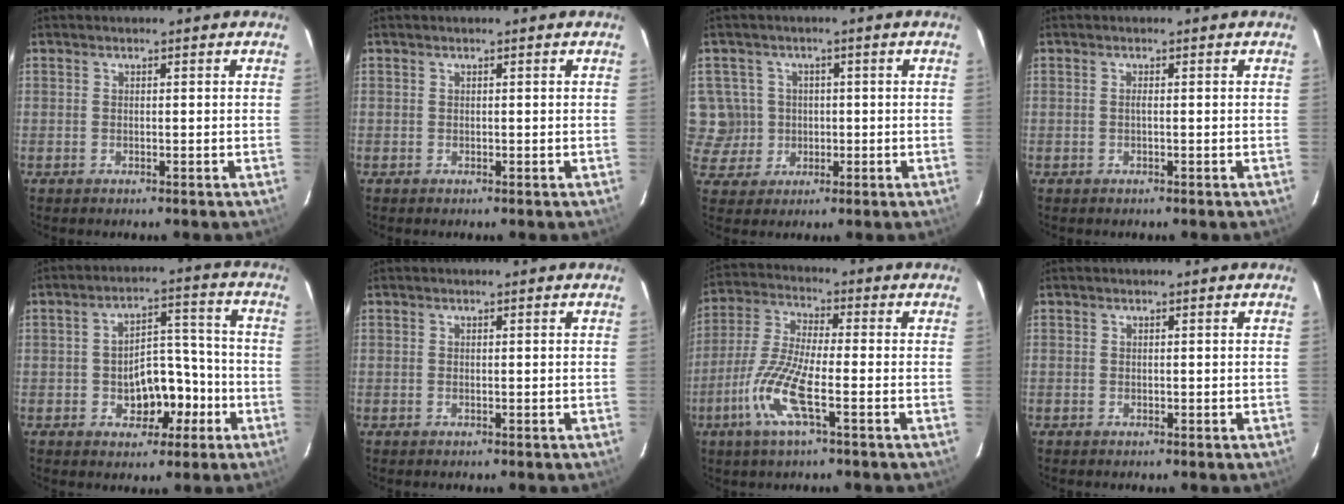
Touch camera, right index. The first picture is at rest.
{"total": 0.0}
{"total": 6.5, "force": [0.2, 6.4, 0.8], "torque": [-0.034, 0.016, 0.012]}
{"total": 0.5, "force": [-0.1, -0.2, 0.5], "torque": [-0.007, 0.002, -0.005]}
{"total": 8.9, "force": [-3.4, 5.7, 5.9], "torque": [-0.097, 0.024, -0.032]}
{"total": 0.0}
{"total": 11.2, "force": [-4.4, 1.8, 10.1], "torque": [-0.222, -0.005, -0.093]}
{"total": 0.0}